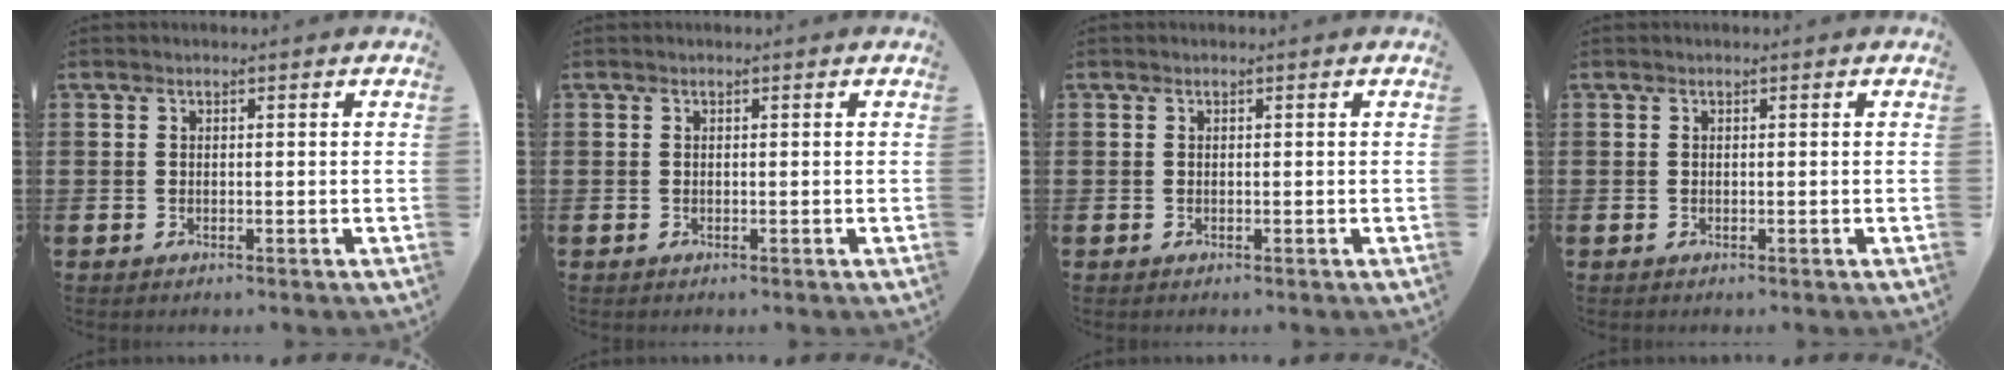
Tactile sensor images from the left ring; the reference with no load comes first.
{"total": 0.0}
{"total": 0.0}
{"total": 0.0}